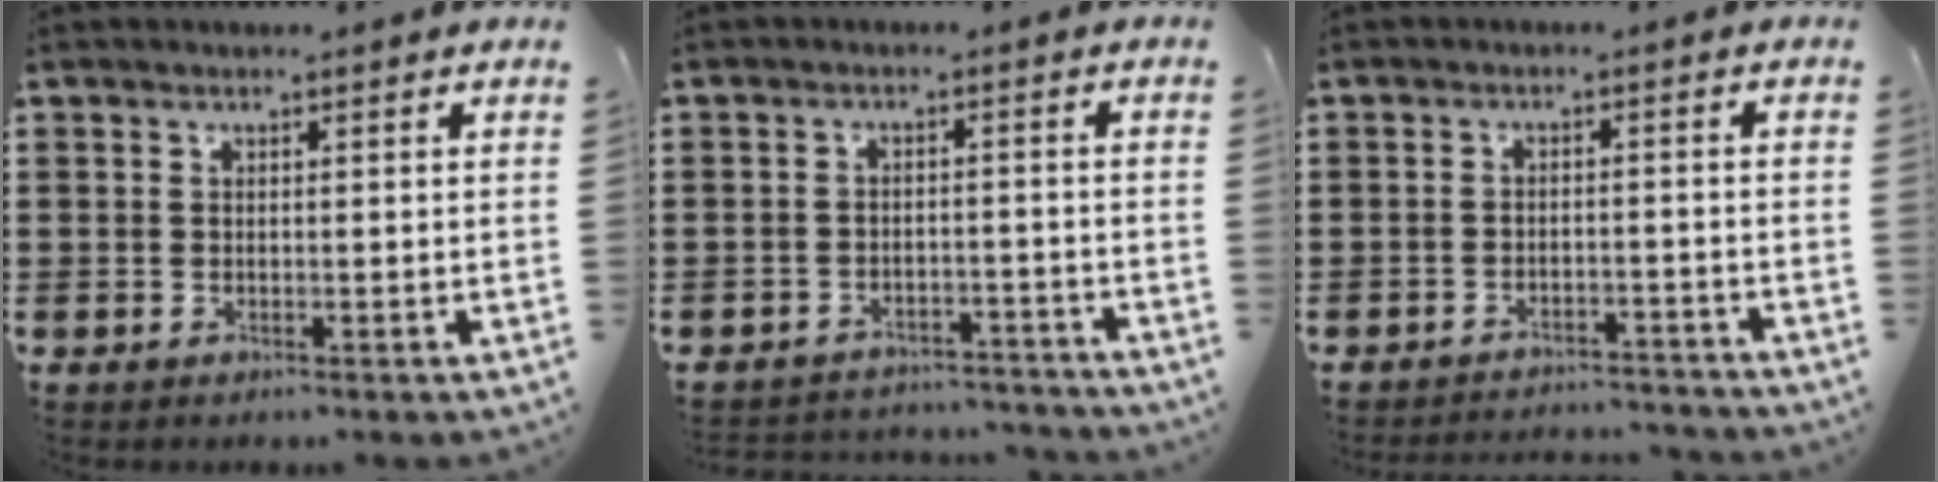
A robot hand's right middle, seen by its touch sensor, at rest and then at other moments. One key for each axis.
{"total": 3.2, "fx": -3.1, "fy": 0.3, "fz": 0.0, "tx": -0.006, "ty": 0.002, "tz": -0.068}
{"total": 2.8, "fx": -2.8, "fy": 0.1, "fz": 0.0, "tx": -0.006, "ty": 0.002, "tz": -0.059}